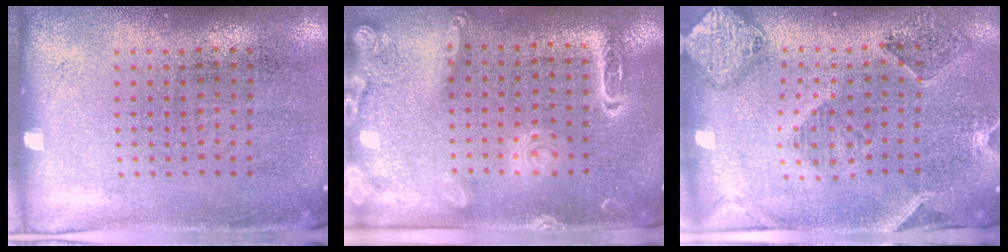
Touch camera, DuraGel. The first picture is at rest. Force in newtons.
{"total": 2.1, "press": 1.9, "slide": 0.9}
{"total": 1.6, "press": 1.5, "slide": 0.3}